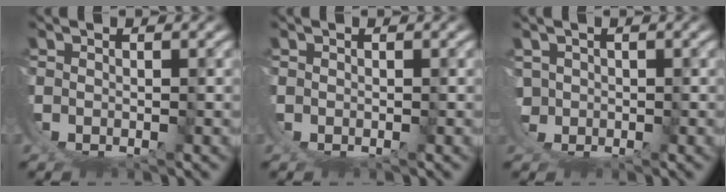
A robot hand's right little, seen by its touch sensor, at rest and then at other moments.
{"total": 0.0}
{"total": 2.7, "force": [-0.3, 2.5, 1.0], "torque": [-0.043, -0.028, 0.004]}